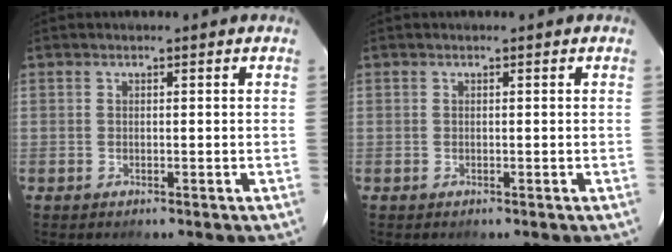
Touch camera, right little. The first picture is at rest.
{"total": 0.0}